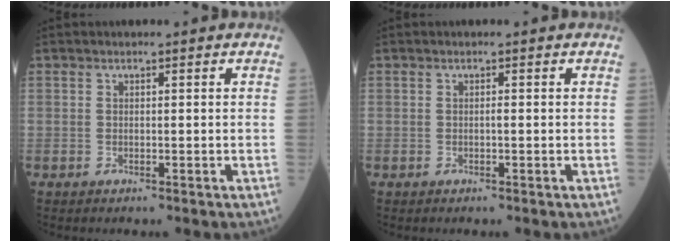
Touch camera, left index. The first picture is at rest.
{"total": 0.0}